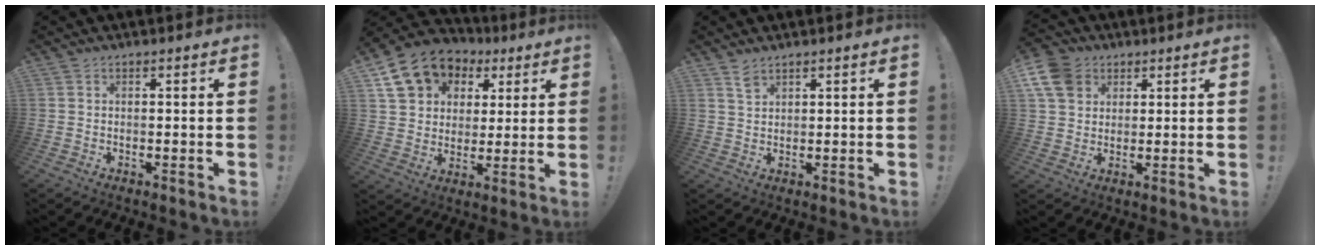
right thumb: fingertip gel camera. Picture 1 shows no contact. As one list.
[{"total": 14.2, "force": [6.8, 11.2, 5.5], "torque": [-0.076, -0.035, 0.136]}, {"total": 2.9, "force": [2.1, 1.2, 1.6], "torque": [-0.020, -0.011, 0.036]}, {"total": 9.7, "force": [4.1, 7.6, 4.4], "torque": [-0.090, -0.018, 0.082]}]